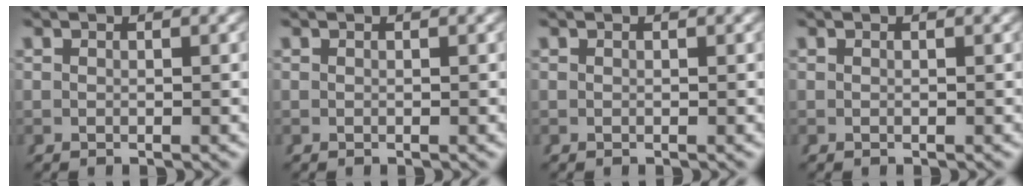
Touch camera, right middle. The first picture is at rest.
{"total": 0.0}
{"total": 0.0}
{"total": 0.0}